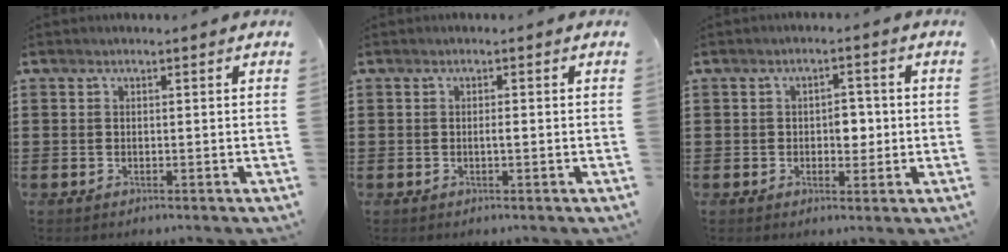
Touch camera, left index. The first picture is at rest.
{"total": 0.9, "force": [-0.2, 0.1, 0.8], "torque": [-0.016, -0.003, -0.003]}
{"total": 3.5, "force": [-0.2, 2.1, 2.8], "torque": [-0.040, 0.001, -0.010]}